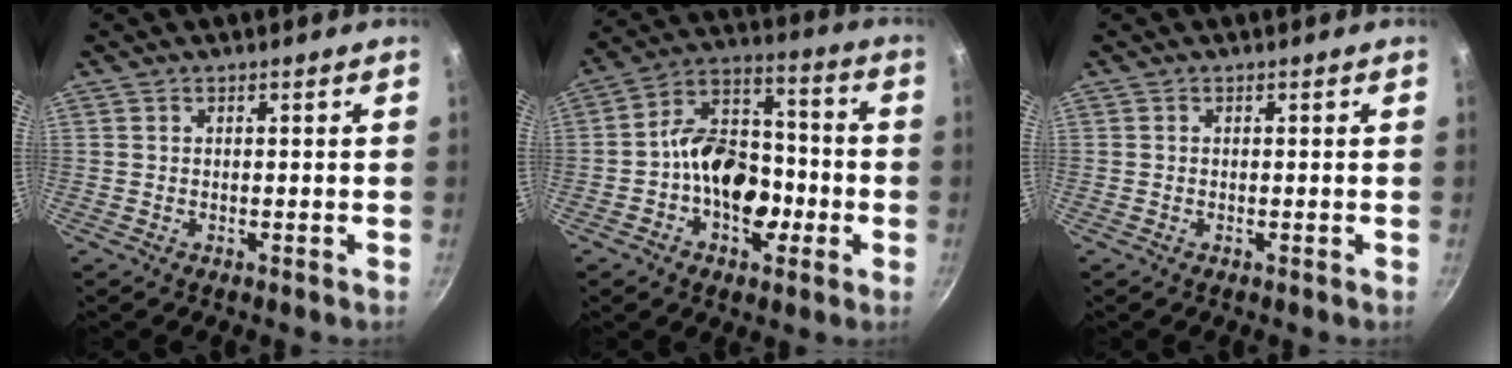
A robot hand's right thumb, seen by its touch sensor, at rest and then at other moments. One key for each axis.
{"total": 15.0, "fx": -3.5, "fy": 10.0, "fz": 10.6, "tx": -0.125, "ty": 0.048, "tz": -0.072}
{"total": 0.0}